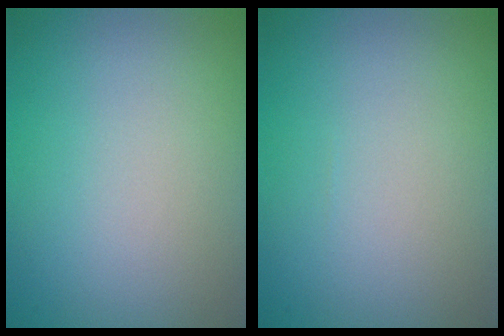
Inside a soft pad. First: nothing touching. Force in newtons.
{"total": 0.0}